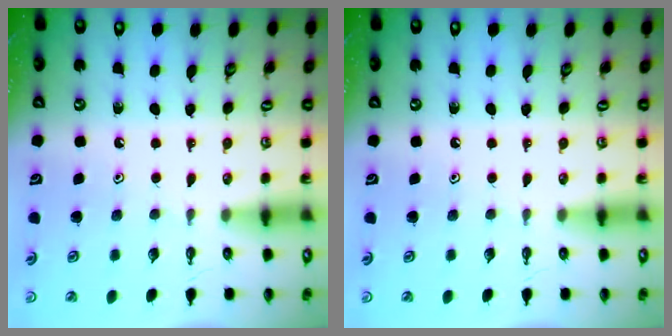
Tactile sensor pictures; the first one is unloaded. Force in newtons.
{"total": 0.0}